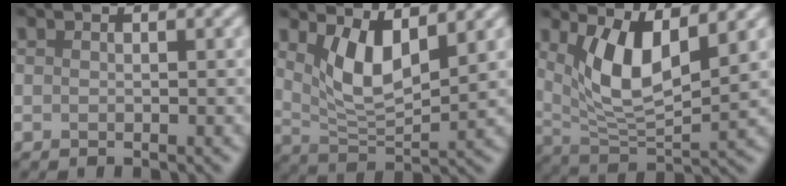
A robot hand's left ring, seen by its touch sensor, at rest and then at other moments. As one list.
[{"total": 5.2, "force": [2.3, 2.0, 4.2], "torque": [-0.087, -0.013, 0.048]}, {"total": 6.5, "force": [2.4, 2.5, 5.5], "torque": [-0.114, -0.015, 0.050]}]